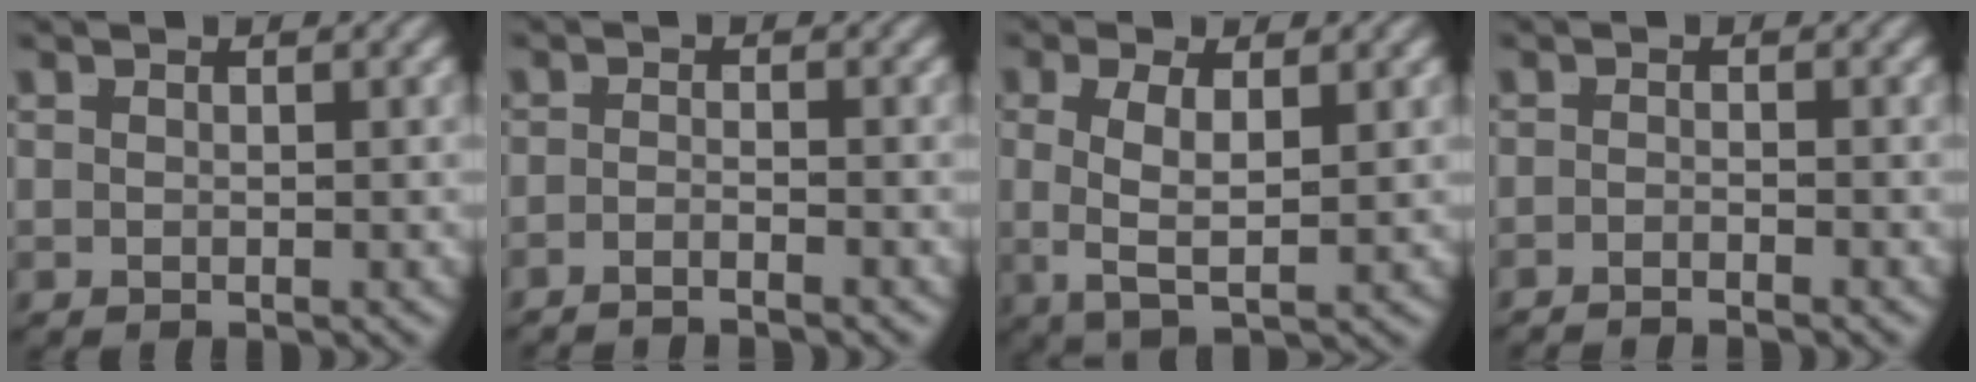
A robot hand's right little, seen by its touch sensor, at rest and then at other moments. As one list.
[{"total": 2.5, "force": [-2.5, -0.4, 0.4], "torque": [-0.006, -0.009, -0.040]}, {"total": 4.4, "force": [0.2, 2.2, 3.8], "torque": [-0.081, -0.011, 0.011]}, {"total": 2.2, "force": [-2.1, -0.3, 0.0], "torque": [0.005, -0.009, -0.035]}]